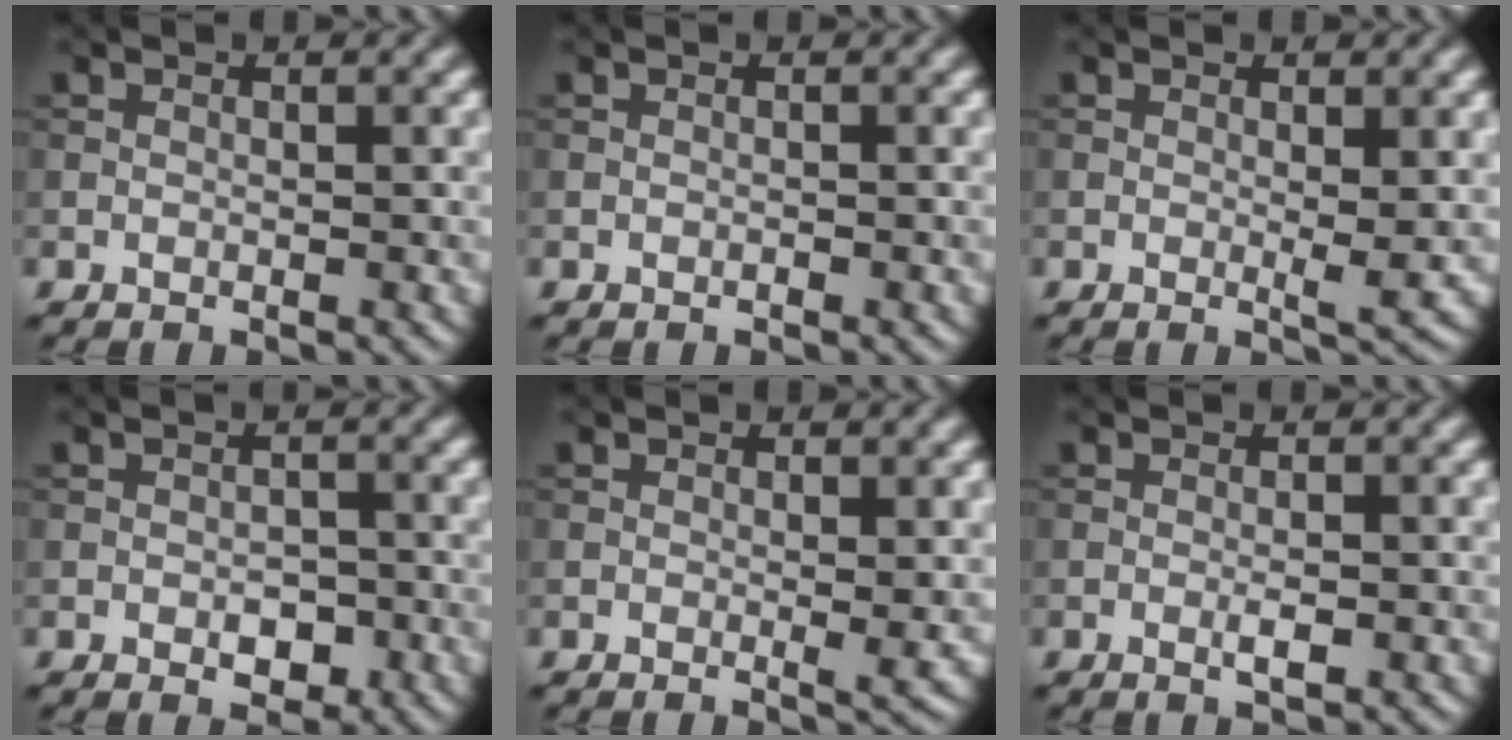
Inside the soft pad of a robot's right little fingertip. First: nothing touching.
{"total": 0.0}
{"total": 1.5, "force": [0.2, 0.1, 1.5], "torque": [-0.020, -0.007, 0.000]}
{"total": 2.3, "force": [-0.8, 1.3, 1.7], "torque": [-0.022, -0.004, -0.010]}
{"total": 1.2, "force": [0.2, 0.1, 1.2], "torque": [-0.013, -0.007, 0.001]}
{"total": 1.2, "force": [-0.4, 0.3, 1.1], "torque": [-0.022, -0.002, -0.006]}